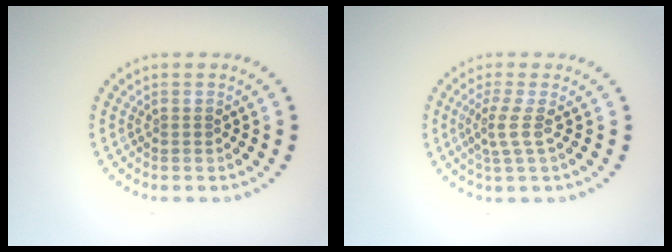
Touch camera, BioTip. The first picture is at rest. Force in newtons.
{"total": 2.0, "press": 1.3, "slide": 1.5}